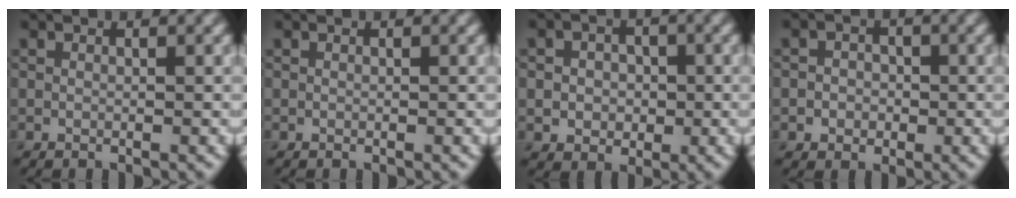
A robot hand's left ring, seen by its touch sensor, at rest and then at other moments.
{"total": 0.0}
{"total": 3.5, "force": [0.0, 3.0, 1.9], "torque": [-0.021, 0.005, -0.016]}
{"total": 2.4, "force": [-0.3, 2.1, 1.0], "torque": [0.003, 0.002, -0.023]}